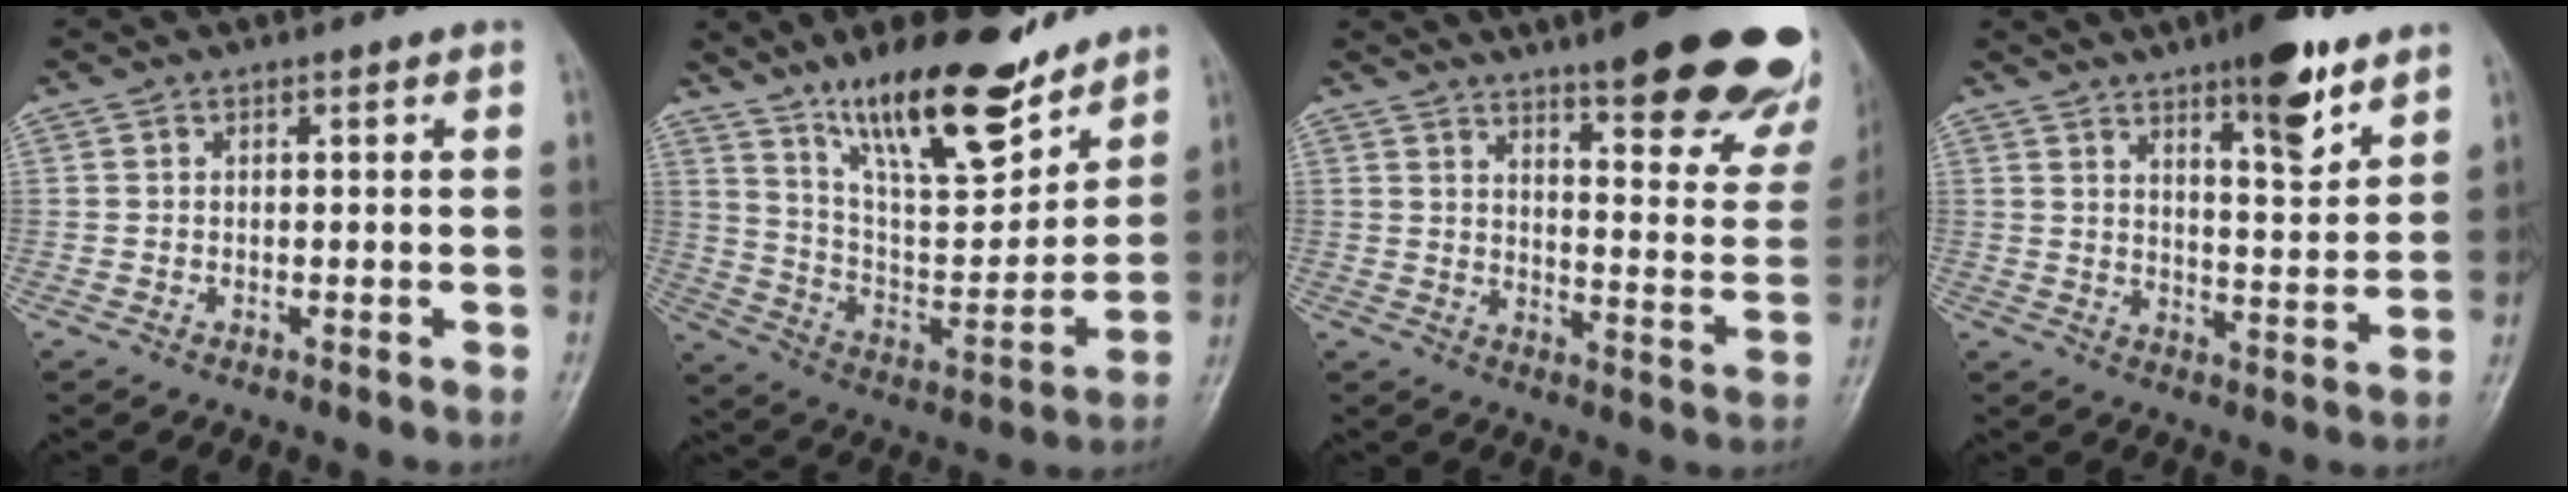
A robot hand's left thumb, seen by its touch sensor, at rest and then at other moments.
{"total": 21.4, "force": [15.1, 6.7, 13.6], "torque": [-0.178, -0.085, 0.261]}
{"total": 26.0, "force": [18.3, 6.1, 17.5], "torque": [-0.190, -0.087, 0.229]}
{"total": 11.5, "force": [7.4, 3.2, 8.2], "torque": [-0.098, -0.046, 0.111]}